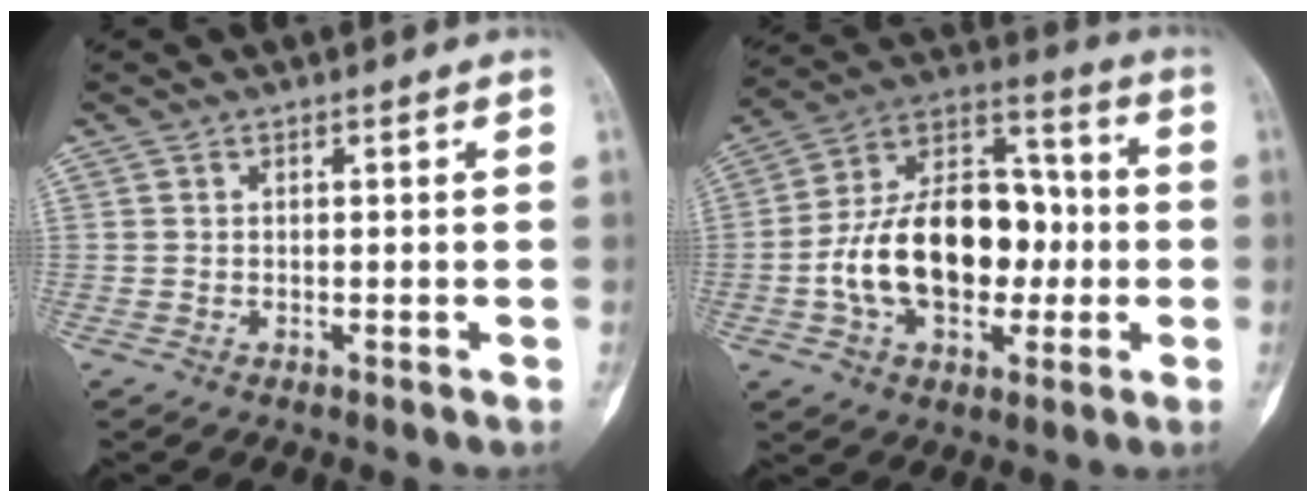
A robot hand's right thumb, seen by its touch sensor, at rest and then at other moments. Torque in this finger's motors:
{"motor_torque": [1.38, 1.43, 1.38, -1.24, 0.26]}